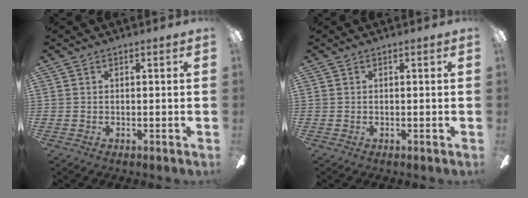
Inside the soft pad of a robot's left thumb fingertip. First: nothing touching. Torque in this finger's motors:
{"motor_torque": [-0.12, 0.12, -0.09, 0.27, 0.00]}